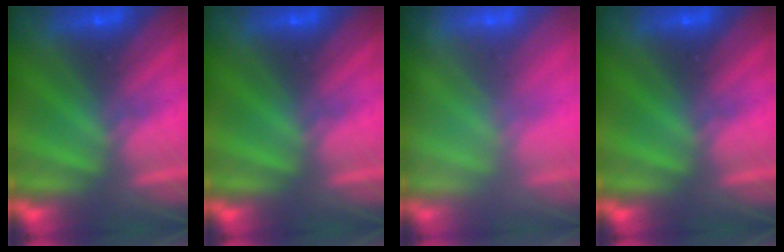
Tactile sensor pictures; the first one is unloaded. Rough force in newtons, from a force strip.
{"total": 0.0}
{"total": 1.3}
{"total": 0.0}